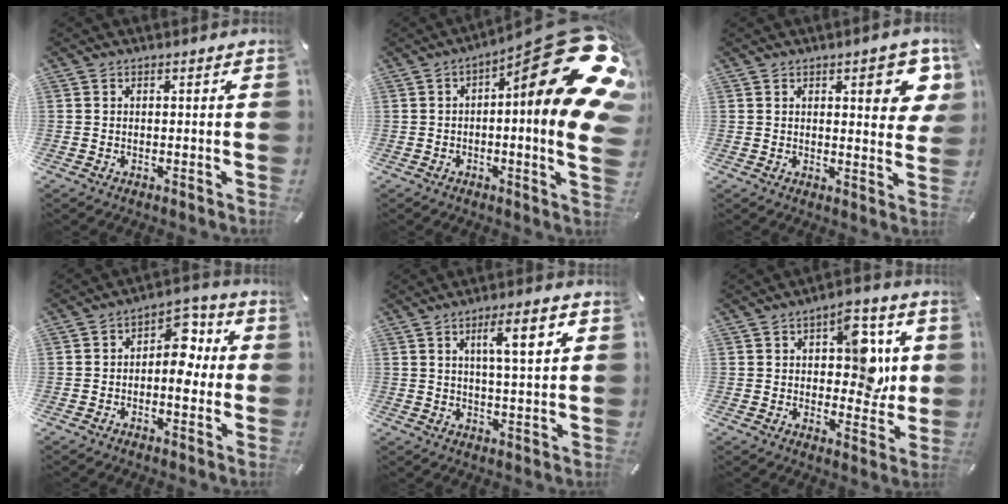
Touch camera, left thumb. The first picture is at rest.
{"total": 27.2, "force": [8.5, 6.4, 25.0], "torque": [-0.311, -0.097, 0.150]}
{"total": 9.8, "force": [4.2, 3.6, 8.1], "torque": [-0.094, -0.021, 0.062]}
{"total": 9.2, "force": [0.0, 5.9, 7.1], "torque": [-0.092, 0.003, -0.004]}
{"total": 9.3, "force": [3.6, 2.0, 8.4], "torque": [-0.130, -0.011, 0.049]}
{"total": 11.9, "force": [2.9, 7.3, 9.0], "torque": [-0.104, -0.005, 0.044]}